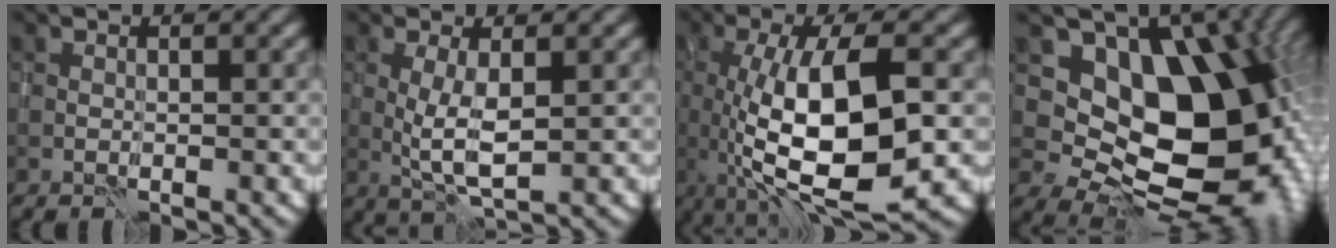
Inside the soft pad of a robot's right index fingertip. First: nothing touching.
{"total": 3.5, "force": [0.1, 0.8, 3.4], "torque": [-0.077, 0.000, 0.004]}
{"total": 11.4, "force": [-1.1, 3.7, 10.7], "torque": [-0.184, -0.008, -0.016]}
{"total": 14.9, "force": [1.3, 10.2, 10.8], "torque": [-0.131, -0.015, 0.022]}